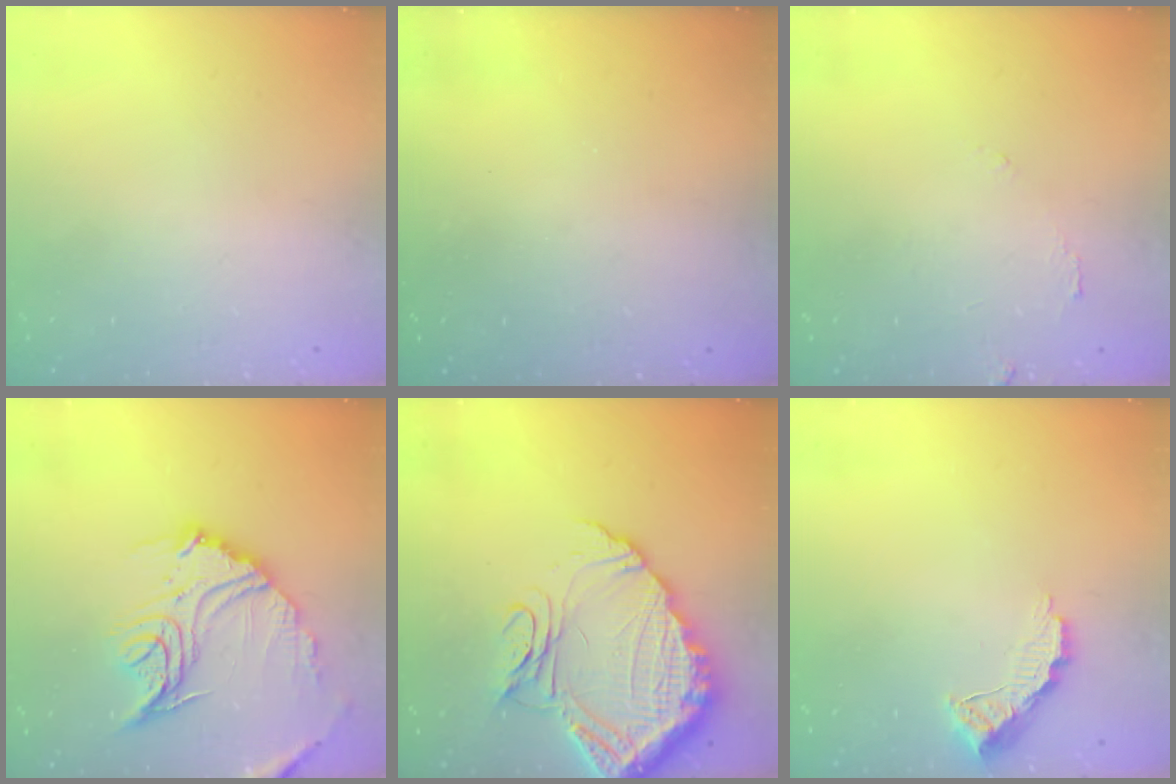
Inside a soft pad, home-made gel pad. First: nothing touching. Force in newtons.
{"total": 3.0, "press": 3.0, "slide": 0.1}
{"total": 5.6, "press": 5.6, "slide": 0.2}
{"total": 18.2, "press": 18.1, "slide": 1.8}
{"total": 18.8, "press": 18.7, "slide": 1.7}
{"total": 8.5, "press": 8.4, "slide": 0.5}